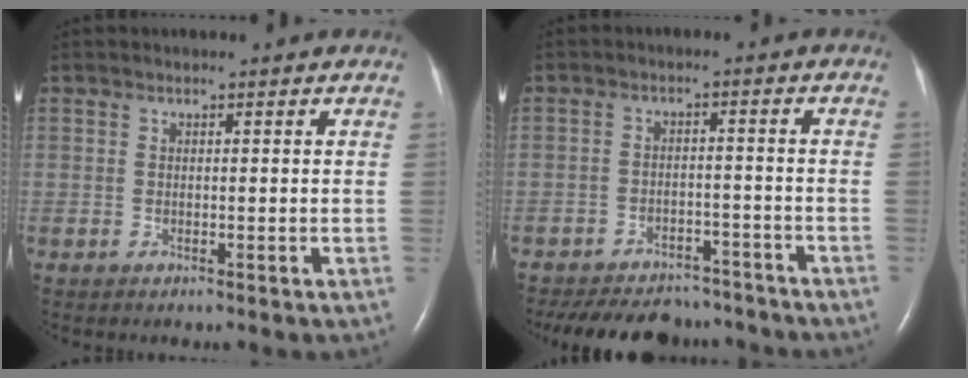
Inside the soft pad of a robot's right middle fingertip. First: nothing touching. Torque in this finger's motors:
{"motor_torque": [0.82, -1.03, 0.09, 0.04]}